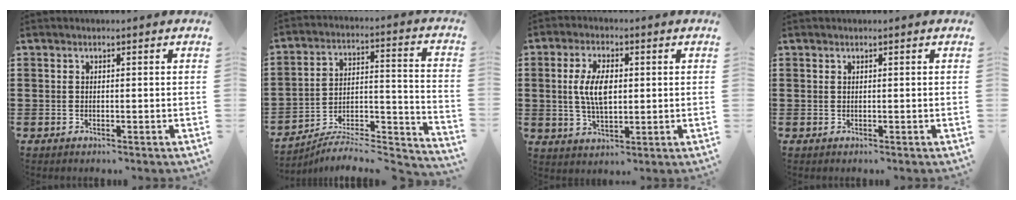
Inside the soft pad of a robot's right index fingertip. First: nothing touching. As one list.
[{"total": 6.0, "force": [-5.6, 0.9, 1.8], "torque": [-0.024, -0.009, -0.113]}, {"total": 6.9, "force": [0.5, 3.2, 6.1], "torque": [-0.133, 0.005, 0.004]}, {"total": 0.0}]